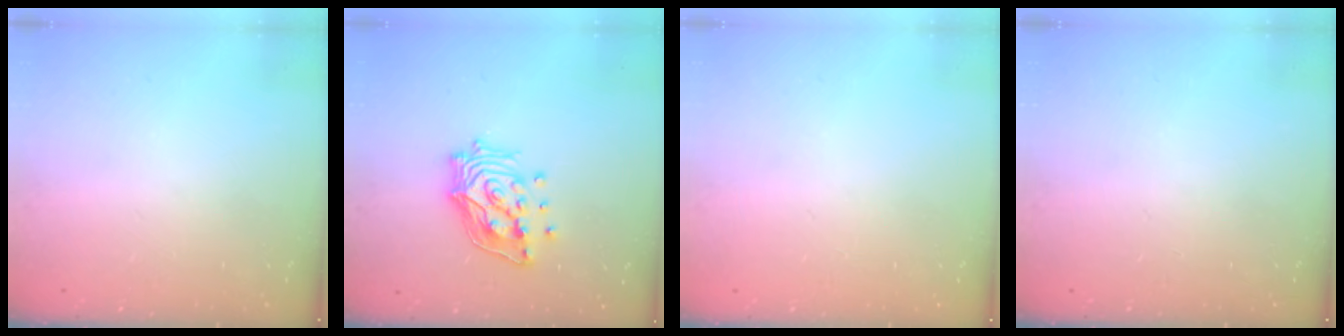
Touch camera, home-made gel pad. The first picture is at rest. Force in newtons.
{"total": 14.1, "press": 14.0, "slide": 1.7}
{"total": 0.0}
{"total": 0.0}